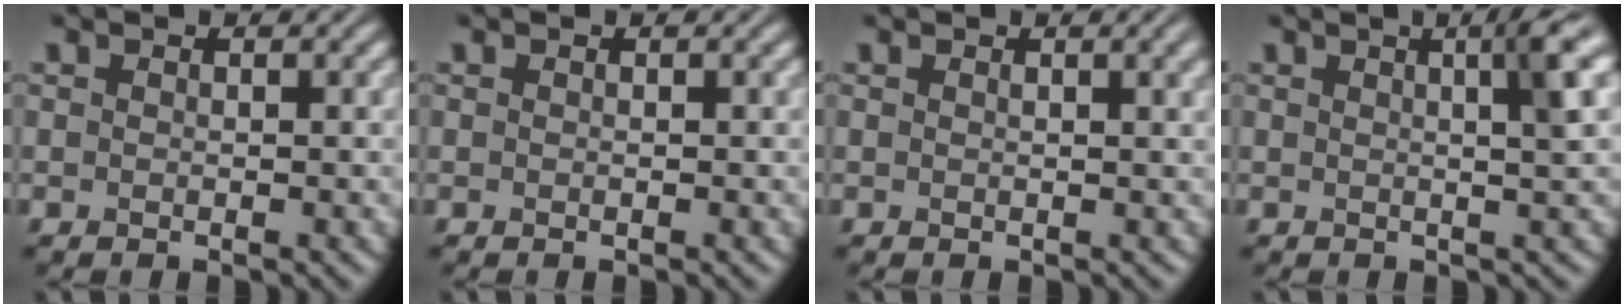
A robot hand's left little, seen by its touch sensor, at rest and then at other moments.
{"total": 0.0}
{"total": 2.4, "force": [1.1, 0.8, 1.9], "torque": [-0.014, 0.002, 0.014]}
{"total": 4.6, "force": [1.4, 0.9, 4.3], "torque": [-0.047, 0.016, 0.016]}